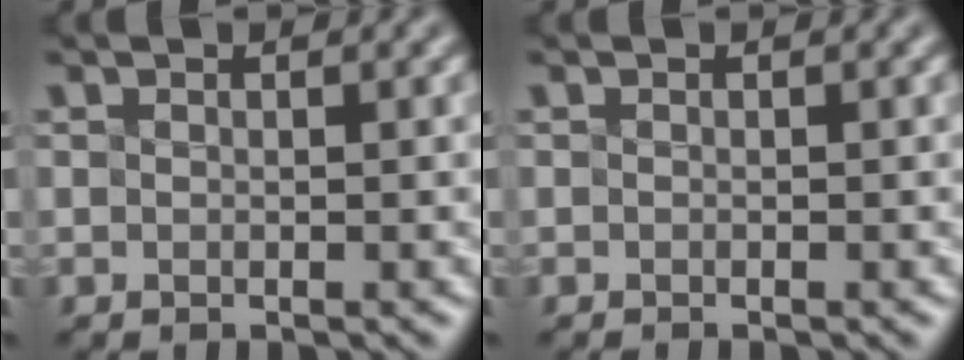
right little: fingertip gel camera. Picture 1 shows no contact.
{"total": 0.5, "force": [-0.5, 0.0, 0.1], "torque": [0.002, -0.007, -0.008]}